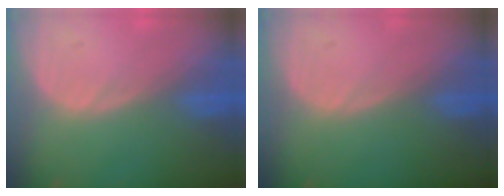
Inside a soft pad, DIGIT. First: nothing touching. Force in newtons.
{"total": 0.0}